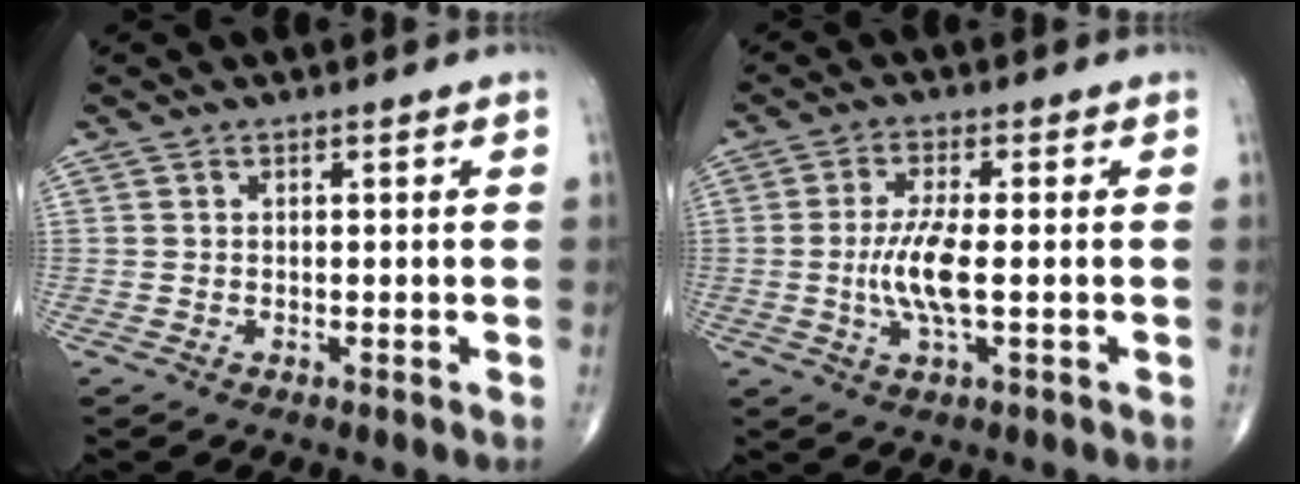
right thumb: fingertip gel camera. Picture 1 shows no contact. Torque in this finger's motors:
{"motor_torque": [1.19, 1.14, 1.04, 0.06, 0.08]}